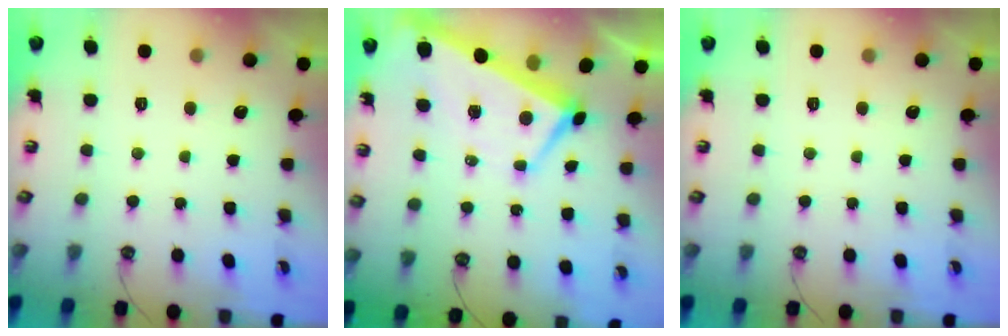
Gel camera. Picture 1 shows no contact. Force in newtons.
{"total": 1.7, "press": 1.5, "slide": 0.8}
{"total": 0.0}